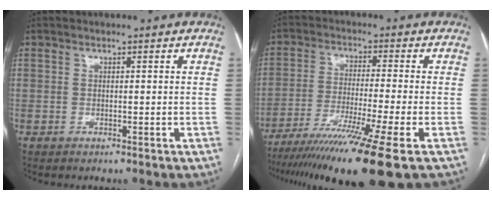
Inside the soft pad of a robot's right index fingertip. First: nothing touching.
{"total": 16.3, "force": [-11.5, -2.0, 11.4], "torque": [-0.185, -0.052, -0.189]}